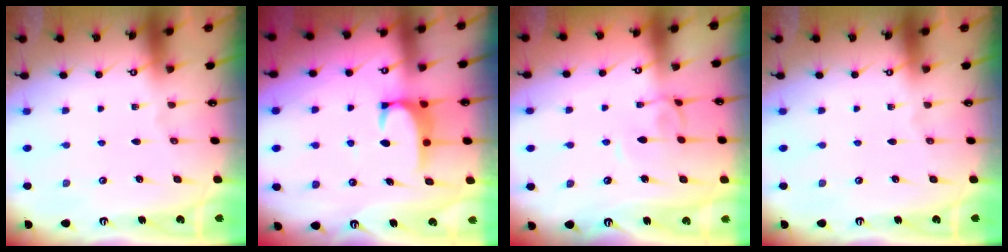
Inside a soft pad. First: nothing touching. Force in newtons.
{"total": 2.4, "press": 2.3, "slide": 0.7}
{"total": 0.7, "press": 0.6, "slide": 0.4}
{"total": 0.0}